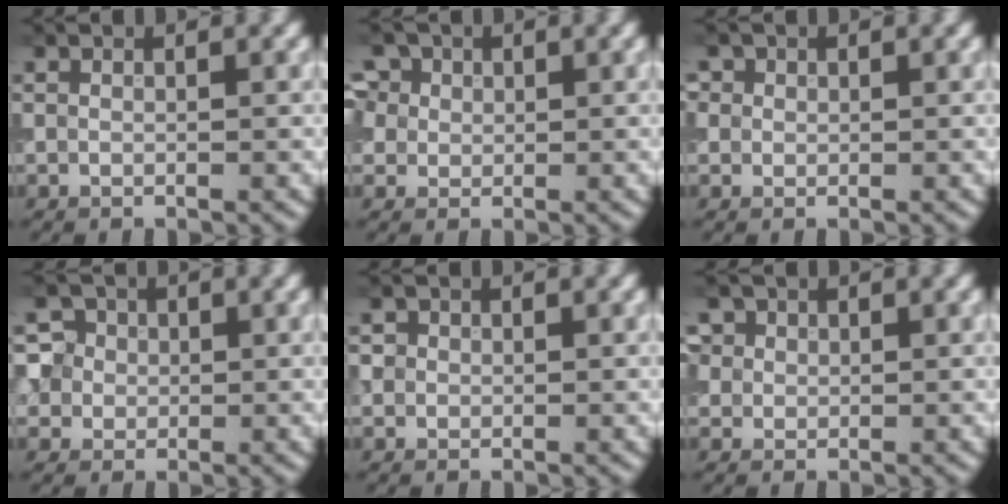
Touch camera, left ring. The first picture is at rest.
{"total": 6.7, "force": [3.2, 5.0, 3.2], "torque": [-0.067, 0.023, 0.029]}
{"total": 2.0, "force": [0.9, 1.7, 0.7], "torque": [-0.014, 0.008, 0.009]}
{"total": 6.3, "force": [1.6, 5.6, 2.2], "torque": [-0.041, 0.038, 0.007]}
{"total": 1.1, "force": [0.3, 1.0, 0.3], "torque": [0.003, -0.003, 0.002]}
{"total": 4.1, "force": [2.0, 3.2, 1.6], "torque": [-0.034, 0.010, 0.029]}